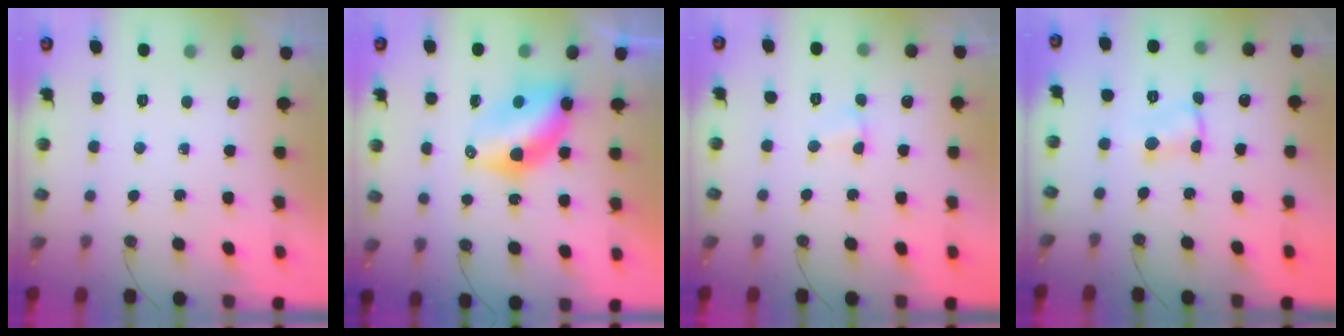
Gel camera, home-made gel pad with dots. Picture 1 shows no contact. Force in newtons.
{"total": 8.2, "press": 8.1, "slide": 0.2}
{"total": 1.4, "press": 1.4, "slide": 0.4}
{"total": 1.3, "press": 1.3, "slide": 0.5}